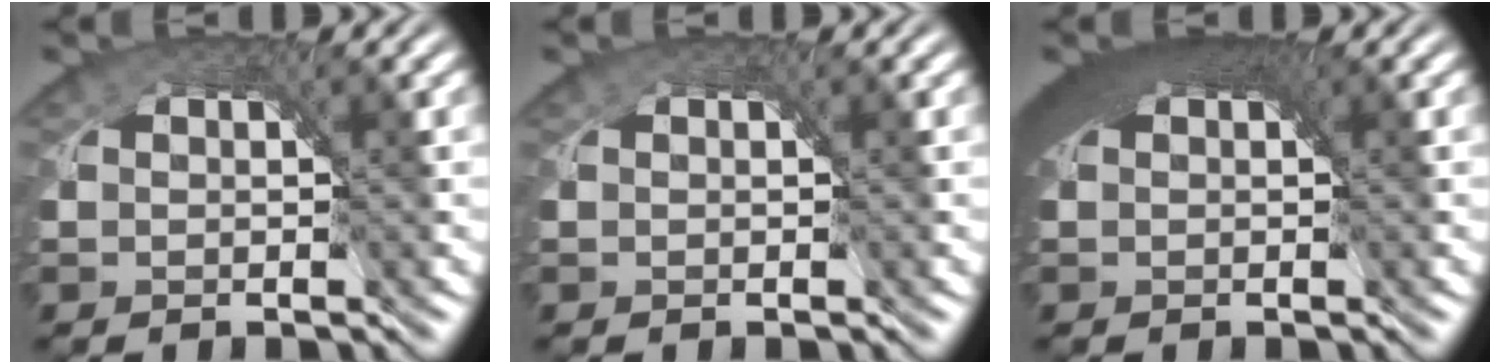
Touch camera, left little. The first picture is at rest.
{"total": 0.0}
{"total": 6.2, "force": [2.0, 3.6, 4.6], "torque": [-0.086, -0.008, 0.030]}